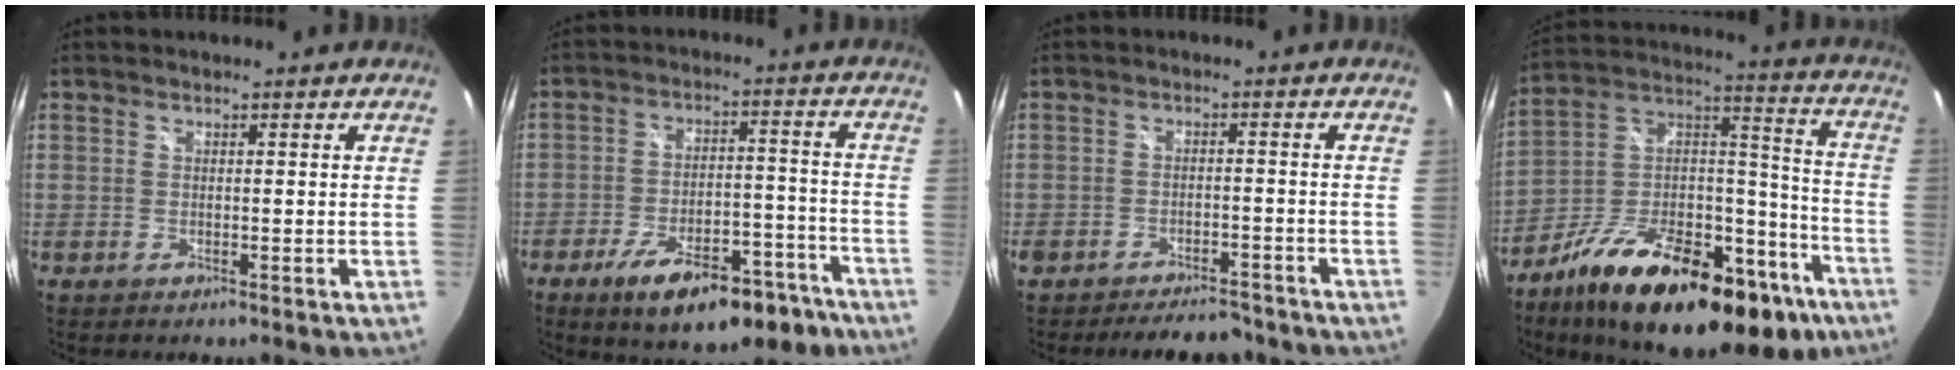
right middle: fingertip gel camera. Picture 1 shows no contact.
{"total": 16.6, "force": [-11.2, 6.6, 10.2], "torque": [-0.168, 0.002, -0.154]}
{"total": 8.4, "force": [-7.2, 3.0, 2.9], "torque": [-0.073, 0.000, -0.099]}
{"total": 32.3, "force": [-20.1, 14.0, 21.0], "torque": [-0.326, 0.028, -0.296]}